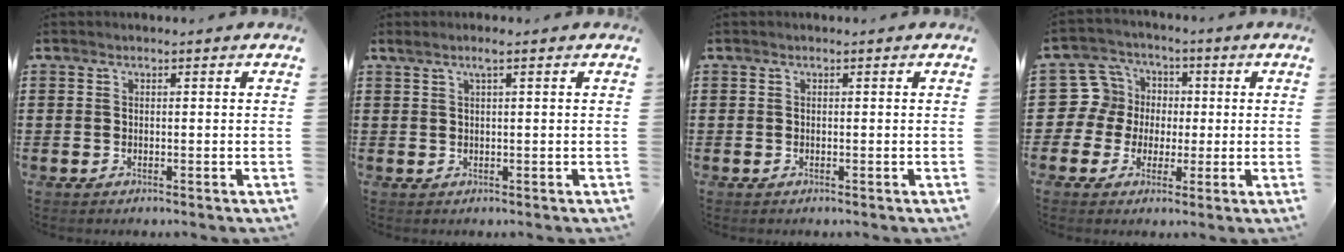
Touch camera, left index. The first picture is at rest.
{"total": 1.9, "force": [0.8, 0.1, 1.7], "torque": [-0.034, 0.000, 0.014]}
{"total": 0.0}
{"total": 8.8, "force": [0.7, 8.5, 2.1], "torque": [-0.082, 0.007, 0.015]}